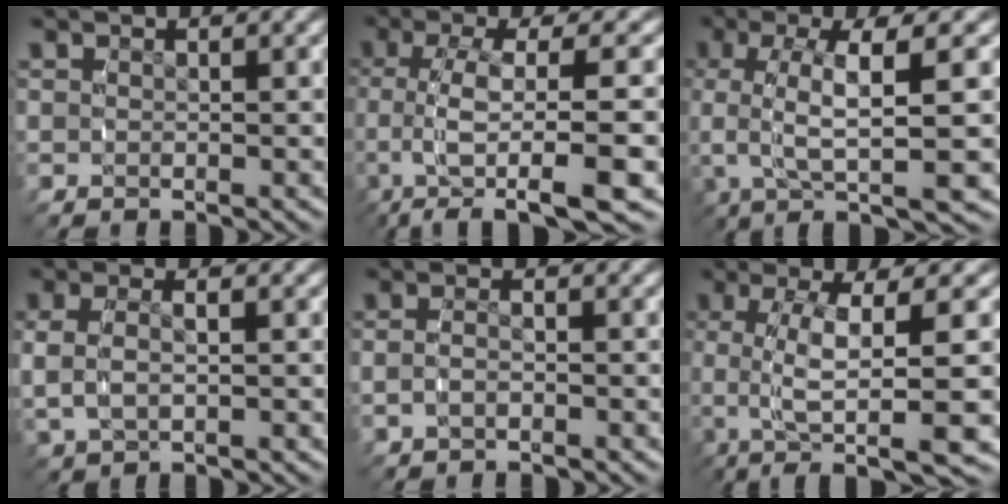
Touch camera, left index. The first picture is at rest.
{"total": 9.1, "force": [-4.8, 3.3, 7.0], "torque": [-0.140, -0.034, -0.054]}
{"total": 8.0, "force": [-0.2, 2.8, 7.4], "torque": [-0.136, -0.008, 0.003]}
{"total": 3.2, "force": [0.2, 1.9, 2.6], "torque": [-0.064, -0.004, 0.011]}
{"total": 1.7, "force": [-1.0, 0.7, 1.2], "torque": [-0.029, -0.009, -0.011]}
{"total": 9.0, "force": [-3.4, 2.9, 7.8], "torque": [-0.136, -0.022, -0.036]}